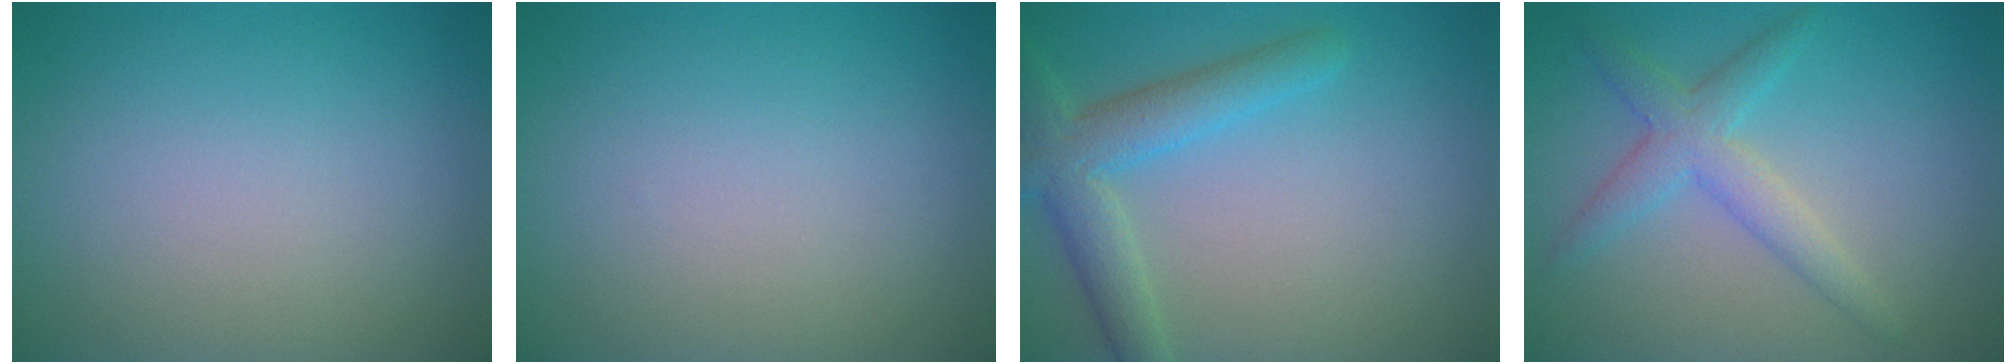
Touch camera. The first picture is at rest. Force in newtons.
{"total": 0.0}
{"total": 4.4, "press": 4.4, "slide": 0.2}
{"total": 3.3, "press": 3.3, "slide": 0.3}